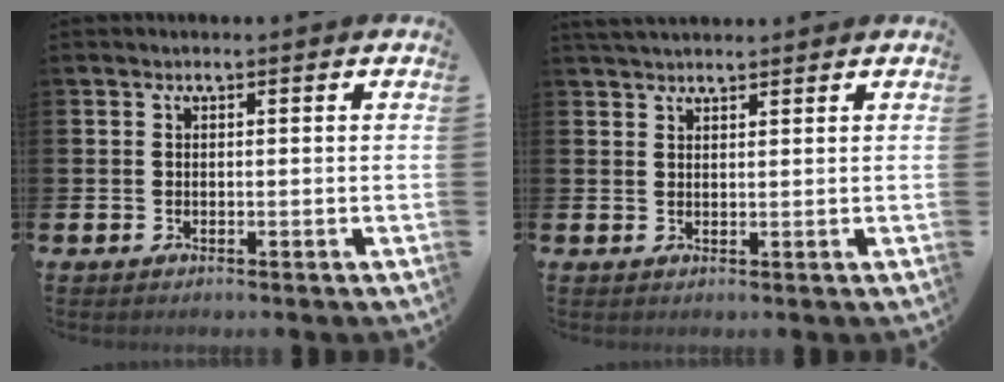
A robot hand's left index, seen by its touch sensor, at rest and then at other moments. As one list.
[{"total": 2.4, "force": [2.3, 0.5, 0.5], "torque": [-0.002, -0.007, 0.040]}]